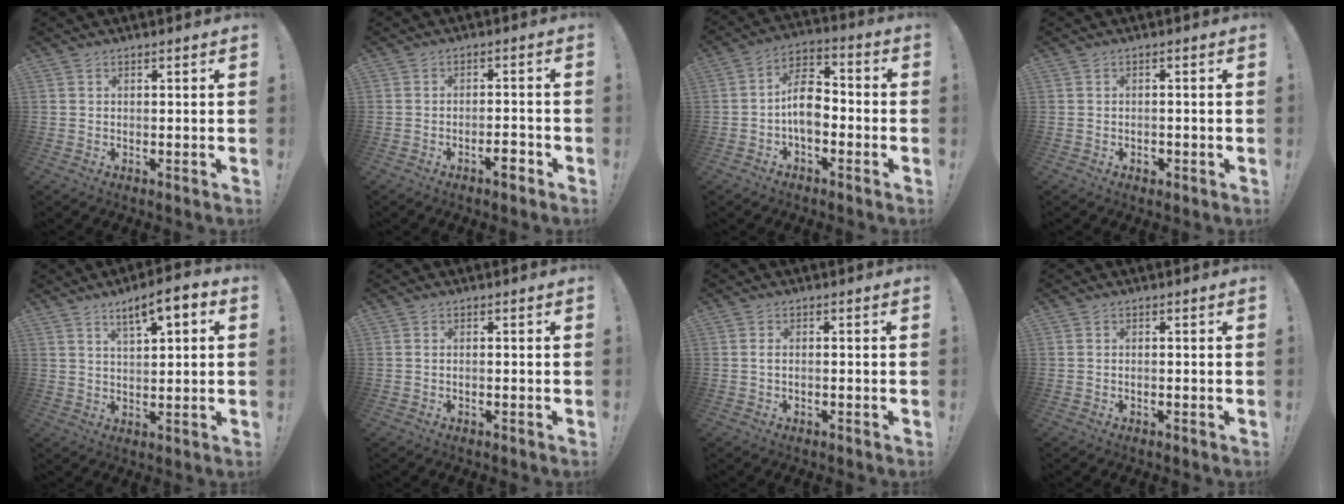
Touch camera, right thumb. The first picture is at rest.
{"total": 4.1, "force": [-2.9, 0.9, 2.8], "torque": [-0.043, 0.013, -0.050]}
{"total": 10.4, "force": [-1.8, 7.0, 7.5], "torque": [-0.132, 0.018, -0.032]}
{"total": 1.0, "force": [-0.6, 0.7, 0.3], "torque": [-0.002, 0.001, -0.012]}
{"total": 7.4, "force": [3.9, 2.0, 6.0], "torque": [-0.089, -0.019, 0.061]}
{"total": 0.6, "force": [-0.5, 0.0, 0.4], "torque": [-0.012, 0.001, -0.009]}
{"total": 1.5, "force": [-0.7, 0.4, 1.3], "torque": [-0.027, 0.006, -0.012]}
{"total": 0.6, "force": [-0.6, -0.1, 0.1], "torque": [-0.007, 0.001, -0.011]}